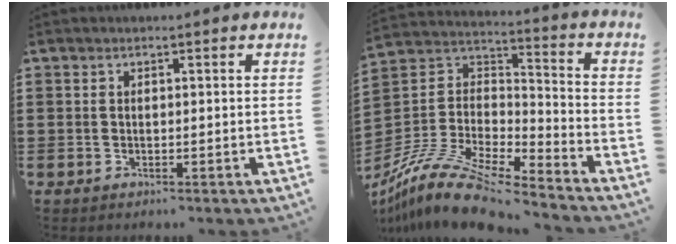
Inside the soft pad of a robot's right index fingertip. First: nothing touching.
{"total": 13.0, "force": [-10.9, 3.0, 6.3], "torque": [-0.134, 0.025, -0.213]}